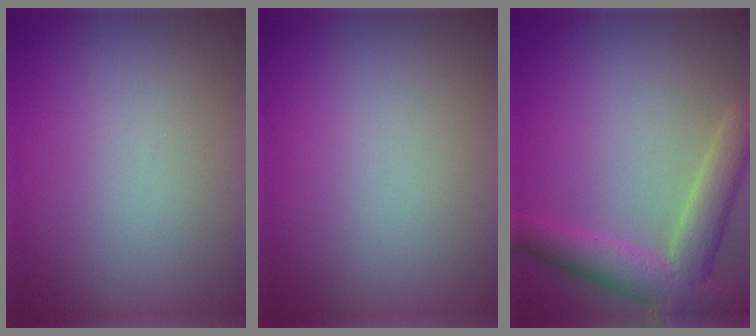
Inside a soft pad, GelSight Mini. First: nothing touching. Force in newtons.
{"total": 0.0}
{"total": 5.8, "press": 5.8, "slide": 0.4}